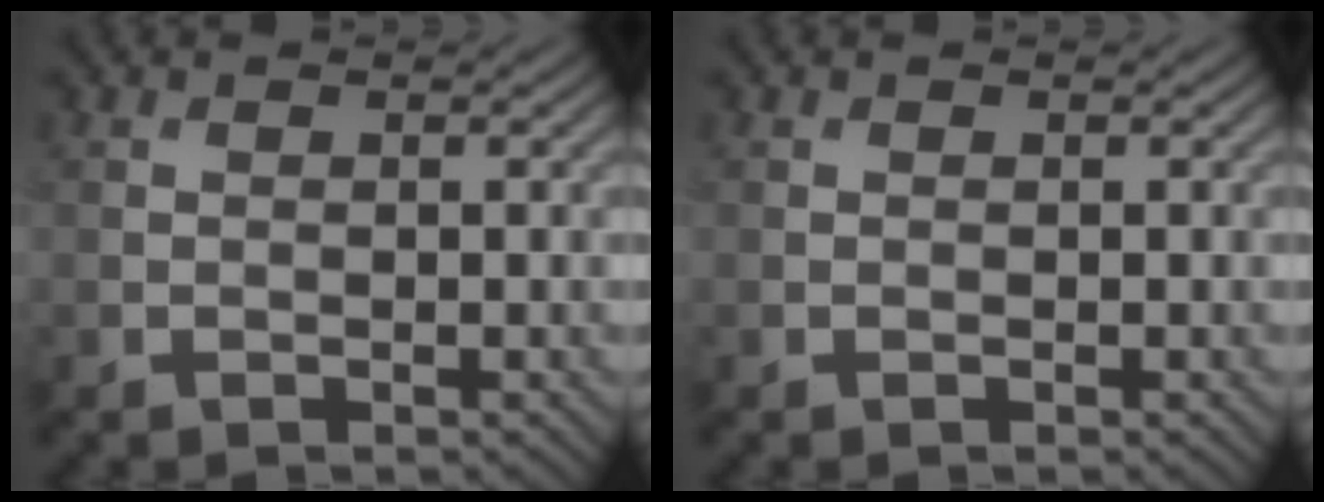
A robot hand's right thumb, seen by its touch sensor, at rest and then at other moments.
{"total": 0.0}